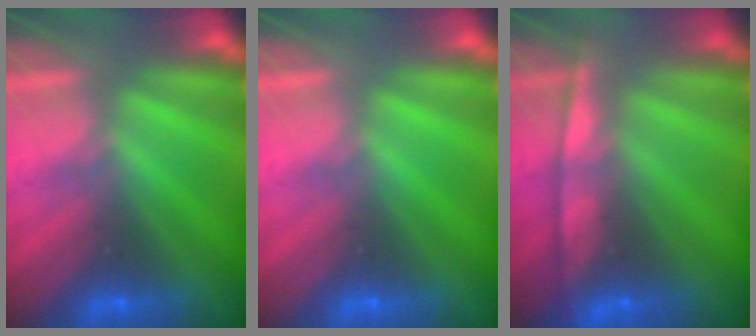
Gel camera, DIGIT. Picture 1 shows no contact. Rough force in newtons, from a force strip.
{"total": 0.0}
{"total": 7.0}